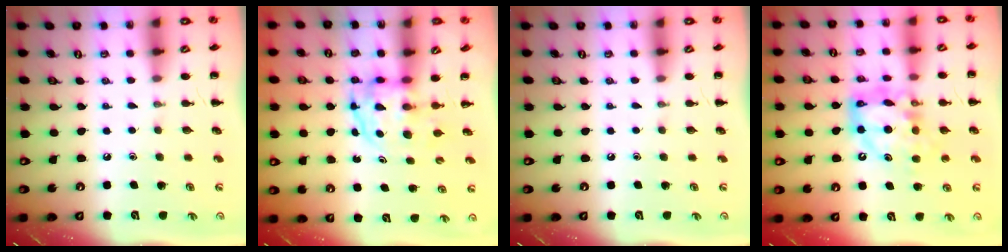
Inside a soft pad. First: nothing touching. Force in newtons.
{"total": 3.8, "press": 3.8, "slide": 0.3}
{"total": 0.0}
{"total": 12.6, "press": 12.0, "slide": 3.8}